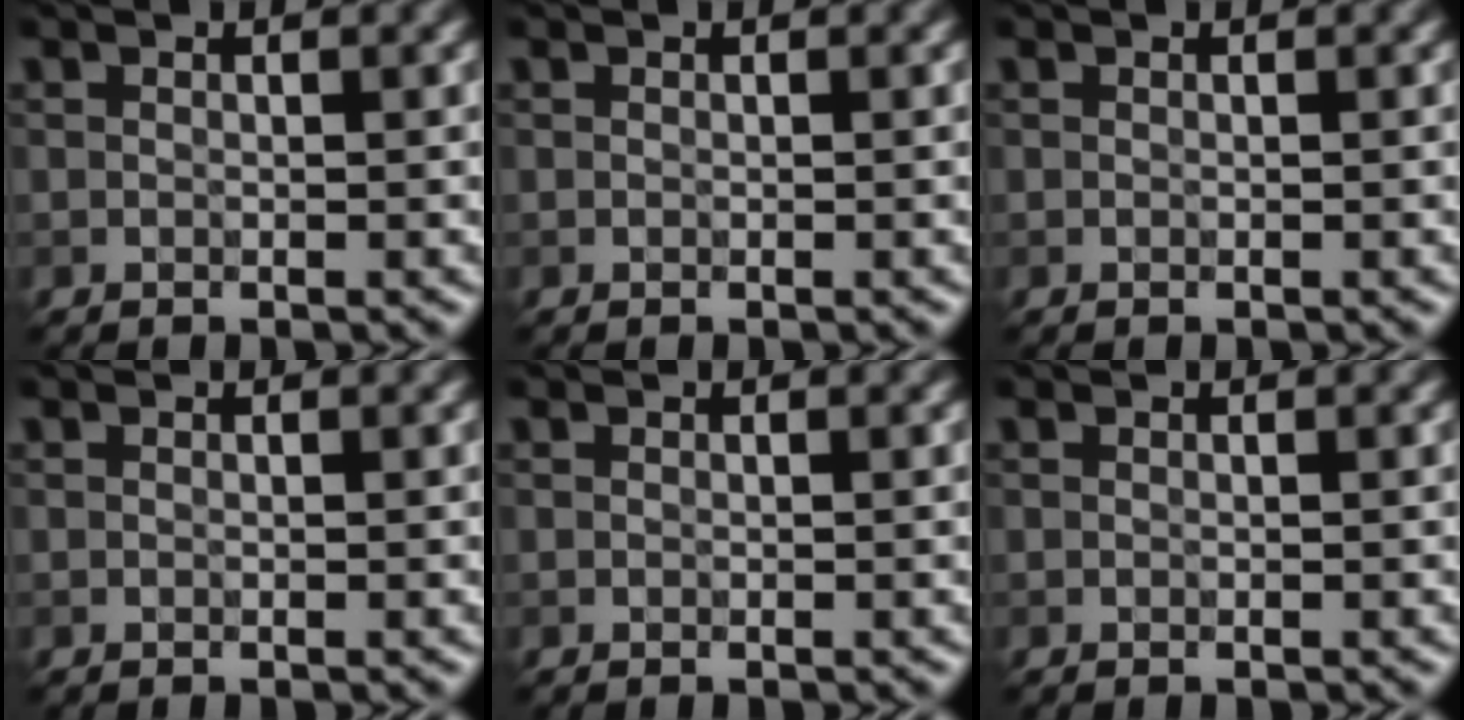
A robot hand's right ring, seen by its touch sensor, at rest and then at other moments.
{"total": 0.0}
{"total": 0.0}
{"total": 0.0}
{"total": 0.0}
{"total": 0.0}